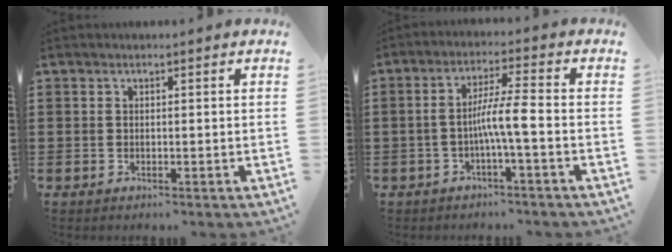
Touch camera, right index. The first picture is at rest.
{"total": 5.8, "force": [-1.5, 0.2, 5.6], "torque": [-0.100, 0.002, -0.032]}